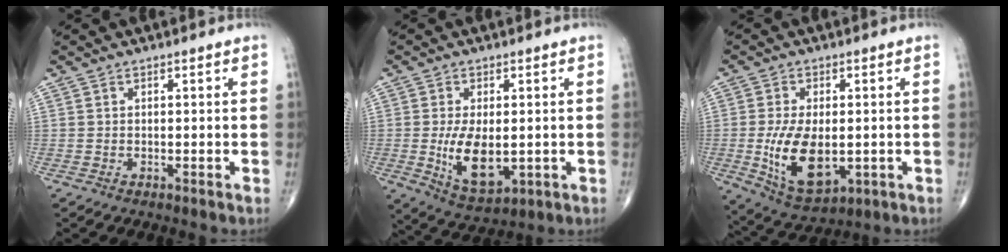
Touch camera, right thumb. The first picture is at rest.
{"total": 9.9, "force": [-1.0, 5.1, 8.4], "torque": [-0.138, -0.019, -0.003]}
{"total": 12.8, "force": [-1.7, 6.9, 10.7], "torque": [-0.185, -0.013, -0.012]}